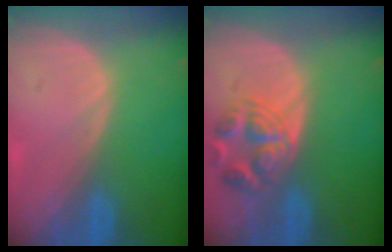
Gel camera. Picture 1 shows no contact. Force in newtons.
{"total": 6.2, "press": 6.1, "slide": 0.7}